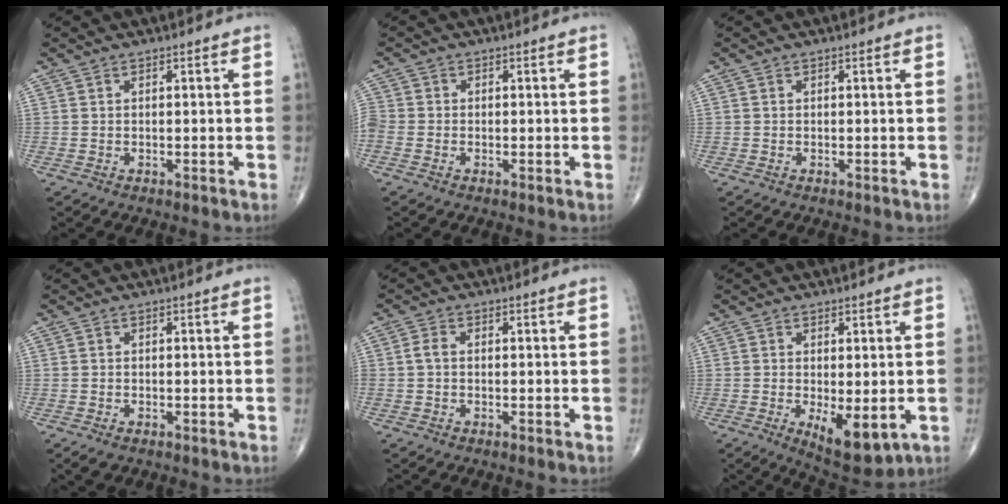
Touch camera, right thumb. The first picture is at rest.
{"total": 3.3, "force": [-1.2, 2.4, 1.9], "torque": [-0.059, 0.005, -0.030]}
{"total": 0.0}
{"total": 1.7, "force": [-1.0, 0.9, 1.1], "torque": [-0.024, 0.000, -0.013]}
{"total": 1.9, "force": [-0.2, 1.1, 1.5], "torque": [-0.032, 0.001, -0.010]}
{"total": 8.4, "force": [-1.9, 3.6, 7.4], "torque": [-0.104, -0.021, -0.019]}